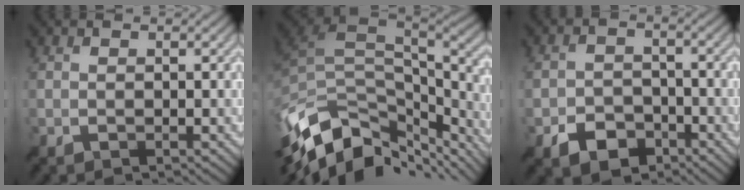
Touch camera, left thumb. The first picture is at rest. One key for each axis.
{"total": 13.7, "fx": -6.5, "fy": 7.6, "fz": 9.3, "tx": -0.230, "ty": -0.018, "tz": -0.110}
{"total": 4.8, "fx": -2.8, "fy": 3.2, "fz": 2.1, "tx": -0.043, "ty": 0.000, "tz": -0.055}